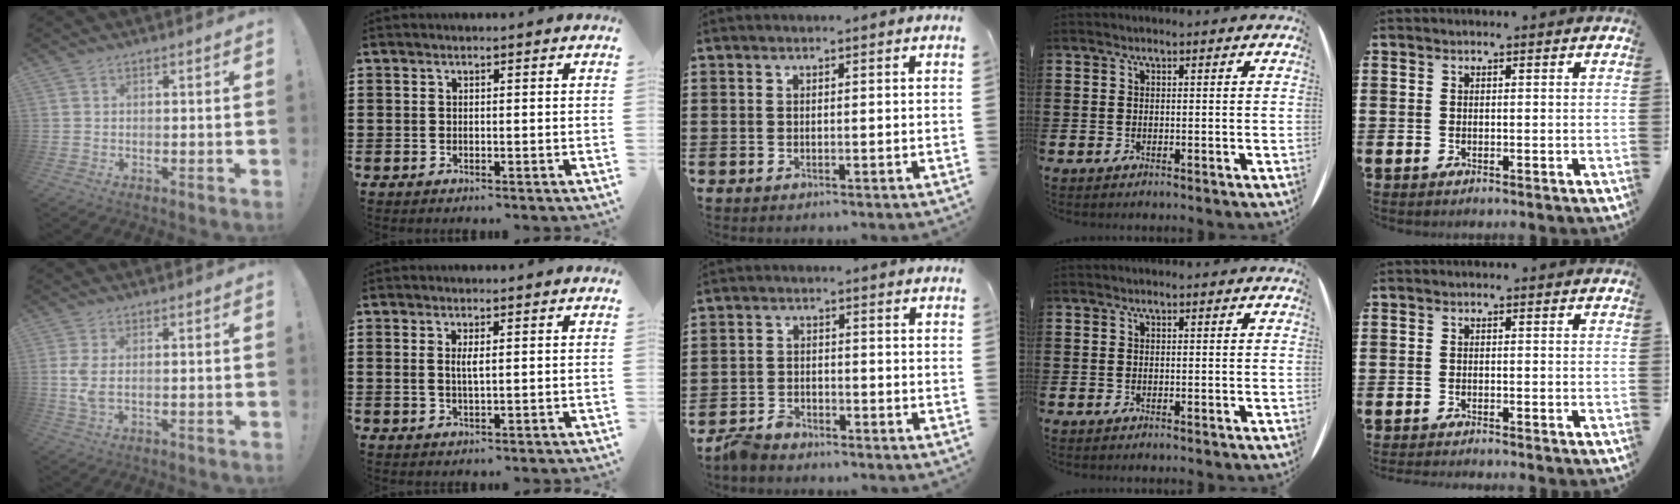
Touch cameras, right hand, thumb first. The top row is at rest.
{"thumb": {"total": 4.3, "force": [0.8, 1.6, 3.9], "torque": [-0.074, -0.005, 0.014]}, "index": {"total": 2.0, "force": [0.4, 0.5, 1.8], "torque": [-0.036, 0.003, 0.005]}, "middle": {"total": 3.3, "force": [-3.1, 0.9, 0.7], "torque": [-0.031, 0.000, -0.068]}, "little": {"total": 0.6, "force": [-0.6, -0.1, 0.0], "torque": [0.000, -0.002, -0.013]}}